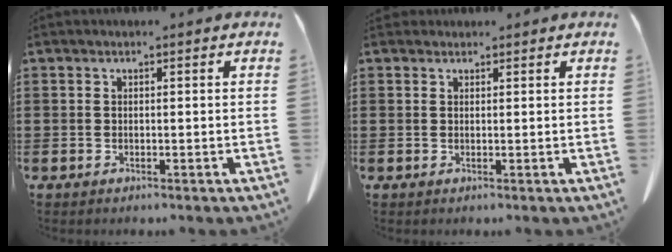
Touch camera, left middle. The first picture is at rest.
{"total": 1.0, "force": [0.9, 0.4, 0.1], "torque": [-0.005, 0.001, 0.020]}